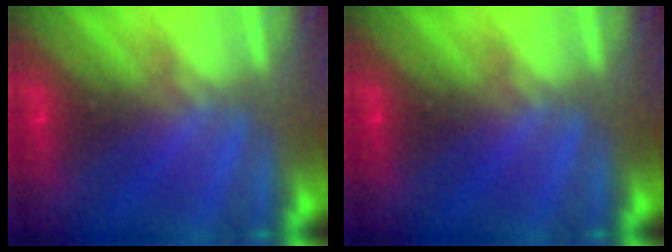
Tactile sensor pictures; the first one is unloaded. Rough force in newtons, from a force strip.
{"total": 0.0}